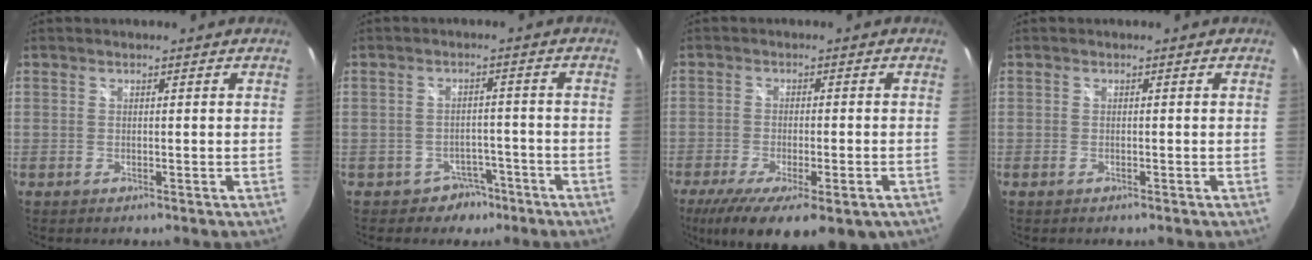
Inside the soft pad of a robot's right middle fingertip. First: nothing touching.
{"total": 4.7, "force": [-3.1, 3.5, 0.4], "torque": [-0.012, 0.021, -0.037]}
{"total": 16.3, "force": [-10.2, 5.4, 11.6], "torque": [-0.221, -0.061, -0.151]}
{"total": 0.7, "force": [-0.6, 0.2, 0.4], "torque": [-0.008, -0.001, -0.011]}